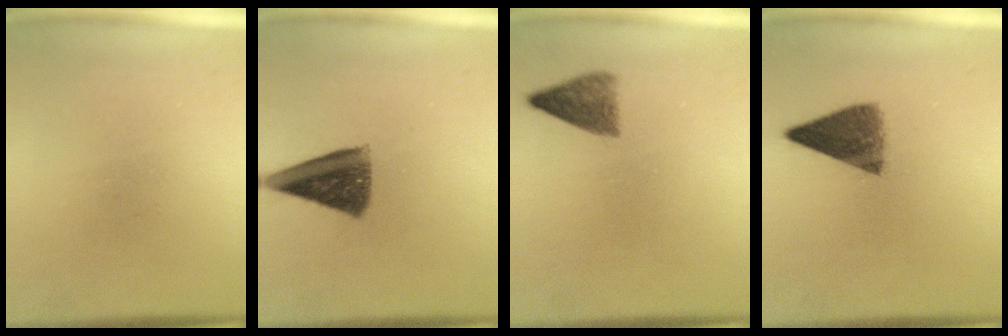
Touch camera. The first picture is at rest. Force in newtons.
{"total": 9.2}
{"total": 3.7}
{"total": 6.9}